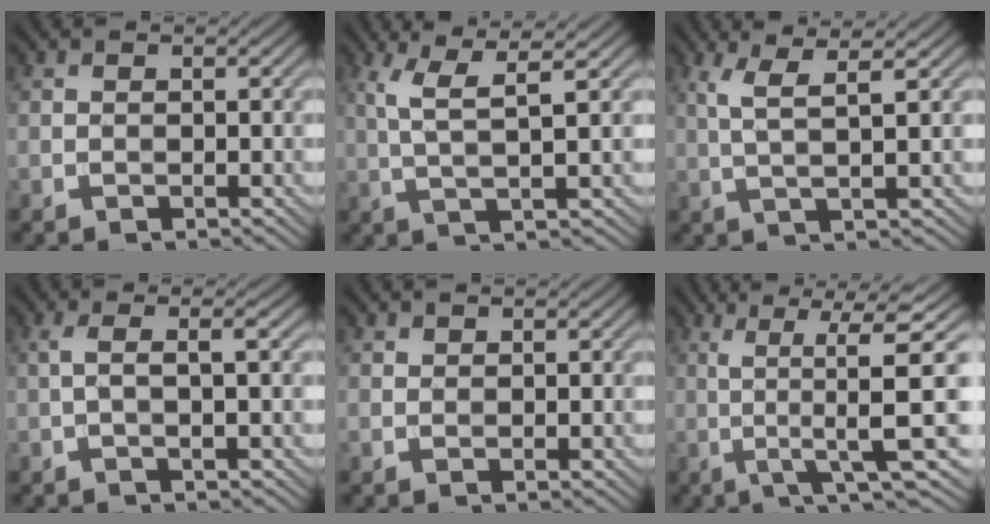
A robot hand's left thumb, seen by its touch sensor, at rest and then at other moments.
{"total": 5.4, "force": [2.1, 0.9, 4.9], "torque": [-0.107, 0.008, 0.047]}
{"total": 4.7, "force": [1.9, 0.6, 4.2], "torque": [-0.088, 0.006, 0.042]}
{"total": 2.9, "force": [0.3, 0.4, 2.8], "torque": [-0.048, 0.009, 0.000]}
{"total": 0.7, "force": [0.6, 0.3, 0.1], "torque": [-0.004, 0.000, 0.014]}
{"total": 10.3, "force": [-0.2, 1.0, 10.2], "torque": [-0.166, 0.025, 0.002]}